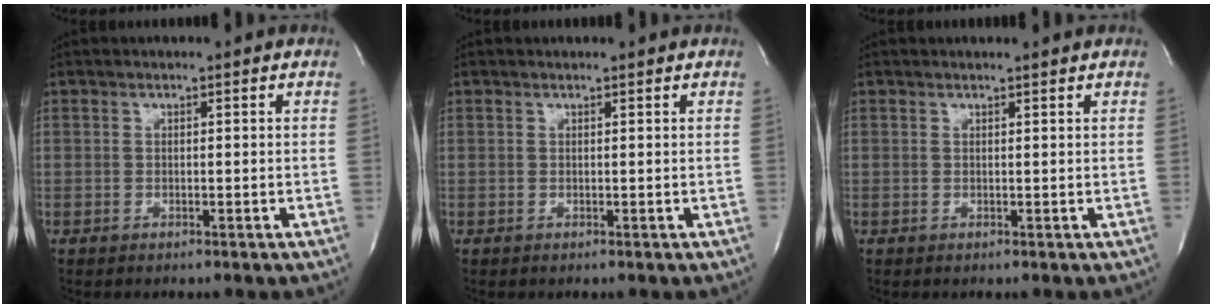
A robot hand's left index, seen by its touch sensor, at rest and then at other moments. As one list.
[{"total": 0.6, "force": [0.6, 0.0, 0.0], "torque": [-0.007, -0.001, 0.004]}, {"total": 0.8, "force": [0.8, -0.2, 0.0], "torque": [-0.011, -0.006, 0.007]}]